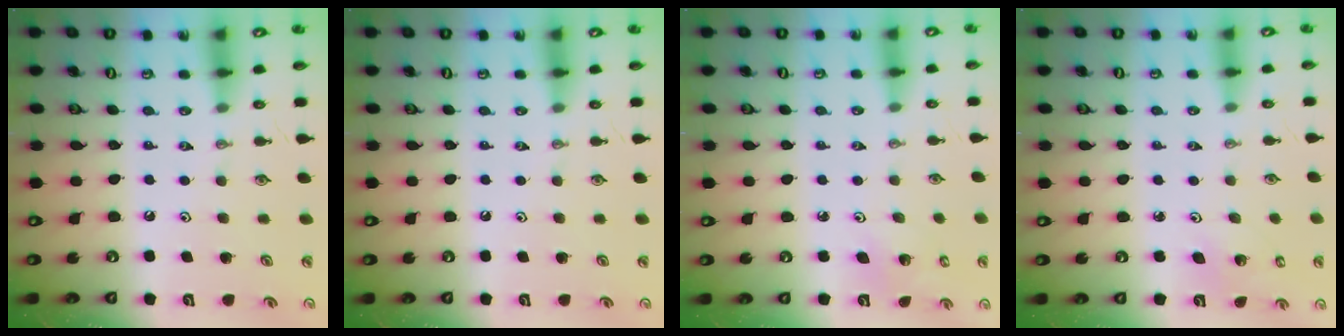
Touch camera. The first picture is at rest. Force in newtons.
{"total": 0.0}
{"total": 2.3, "press": 2.3, "slide": 0.2}
{"total": 2.2, "press": 2.2, "slide": 0.2}